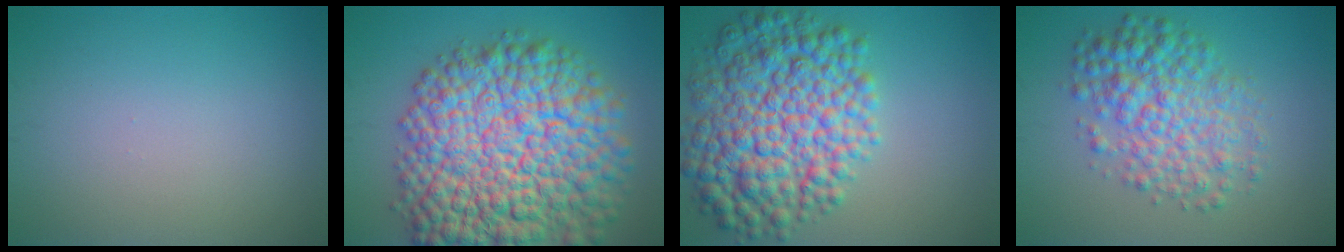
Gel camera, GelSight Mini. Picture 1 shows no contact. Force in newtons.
{"total": 16.9, "press": 16.9, "slide": 0.7}
{"total": 10.8, "press": 10.8, "slide": 0.1}
{"total": 6.1, "press": 6.1, "slide": 0.0}